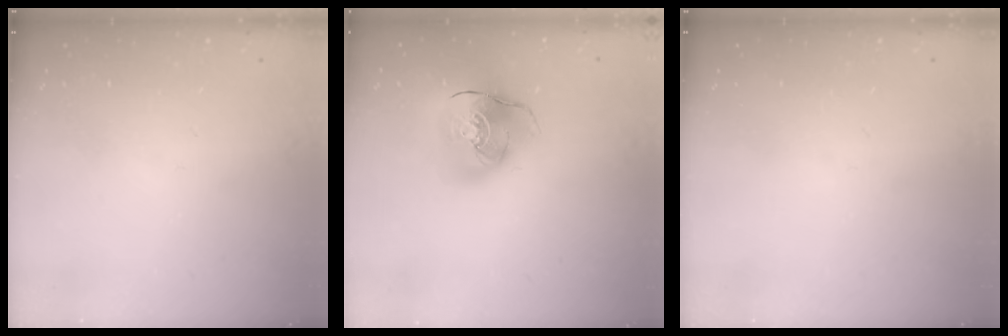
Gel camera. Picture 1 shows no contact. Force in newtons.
{"total": 15.9, "press": 15.6, "slide": 2.7}
{"total": 0.0}